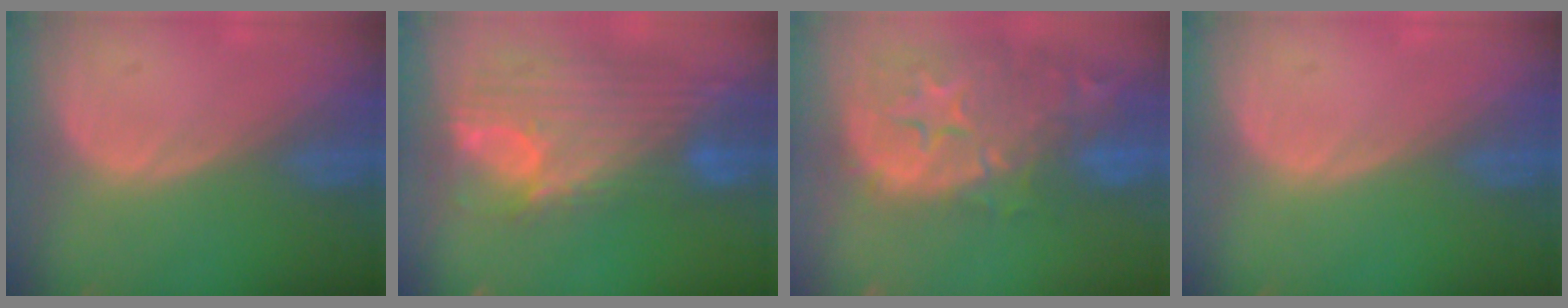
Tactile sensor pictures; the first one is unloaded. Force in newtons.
{"total": 12.2, "press": 10.3, "slide": 6.5}
{"total": 15.3, "press": 12.2, "slide": 9.2}
{"total": 0.0}